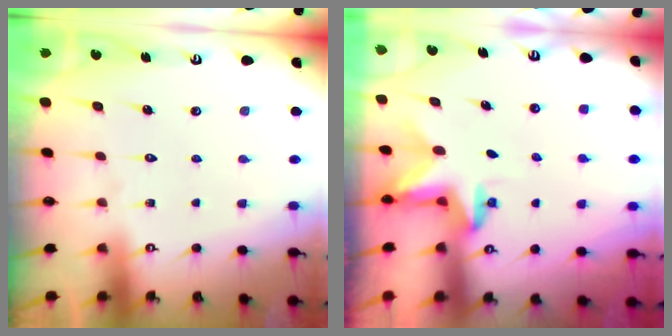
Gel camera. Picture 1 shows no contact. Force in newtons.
{"total": 2.9, "press": 2.9, "slide": 0.1}